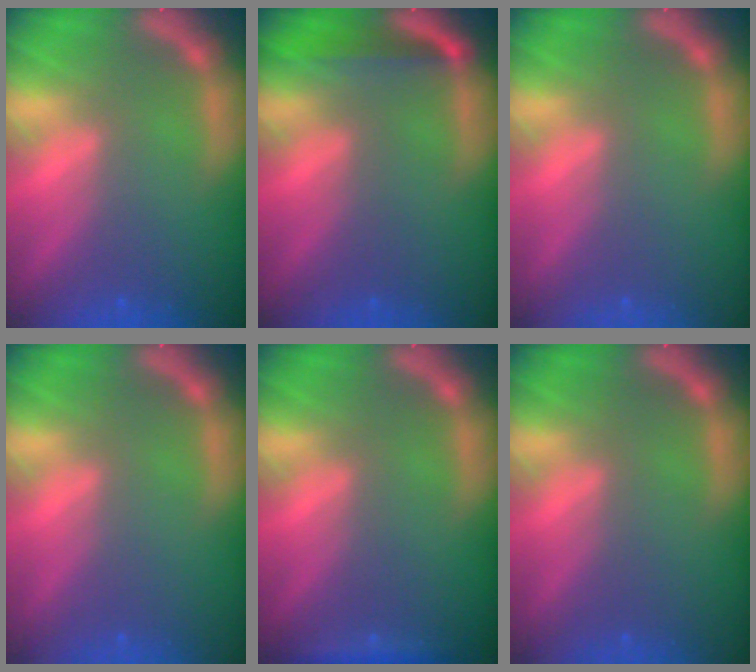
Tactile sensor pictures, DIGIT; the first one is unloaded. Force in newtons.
{"total": 3.0}
{"total": 0.0}
{"total": 0.0}
{"total": 1.4}
{"total": 0.0}